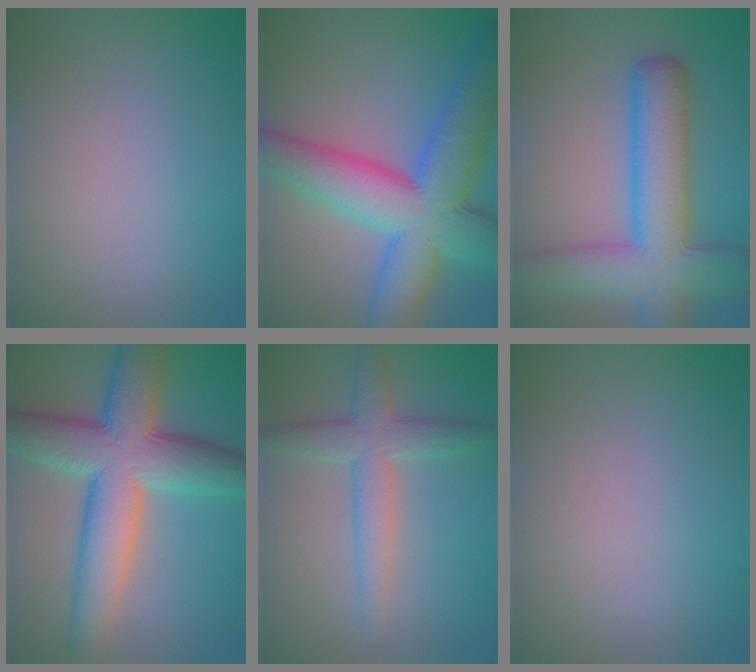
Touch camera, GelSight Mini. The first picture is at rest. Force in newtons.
{"total": 12.4, "press": 12.4, "slide": 0.2}
{"total": 9.8, "press": 9.8, "slide": 0.4}
{"total": 11.4, "press": 11.4, "slide": 0.3}
{"total": 4.4, "press": 4.4, "slide": 0.0}
{"total": 0.0}